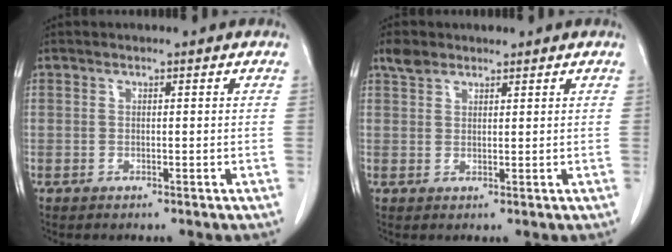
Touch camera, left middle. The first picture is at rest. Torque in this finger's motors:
{"motor_torque": [0.30, -0.26, -0.03, 0.01]}